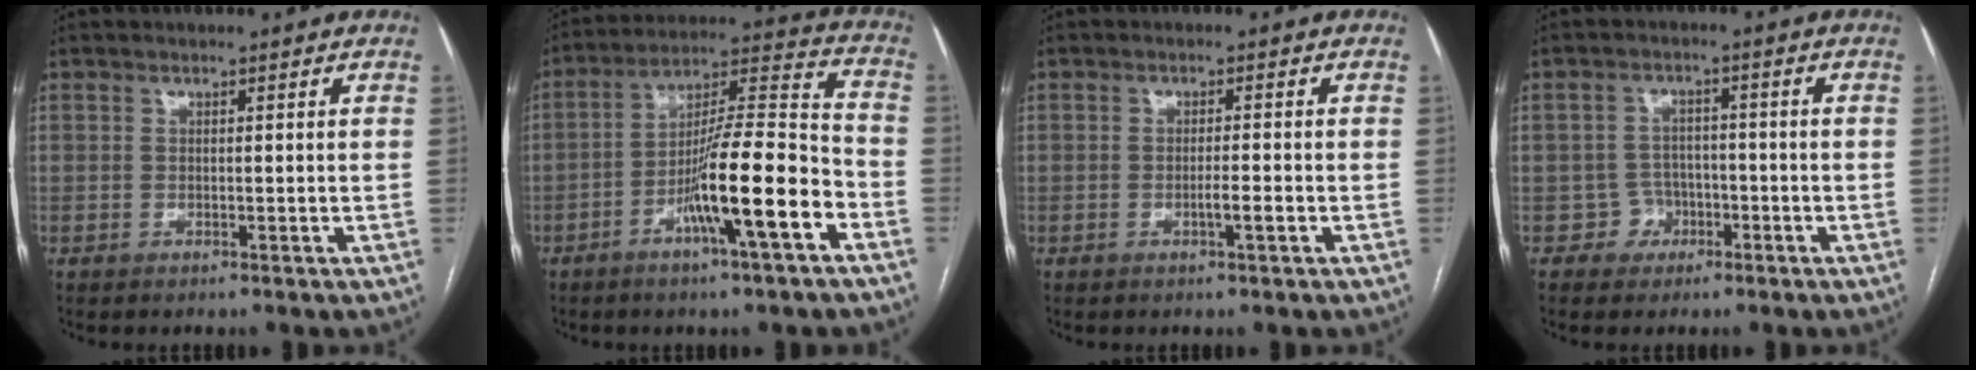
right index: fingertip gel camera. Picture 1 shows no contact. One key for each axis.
{"total": 15.1, "fx": -6.4, "fy": 0.8, "fz": 13.6, "tx": -0.233, "ty": 0.004, "tz": -0.108}
{"total": 2.2, "fx": -0.9, "fy": 0.0, "fz": 2.0, "tx": -0.033, "ty": -0.001, "tz": -0.016}
{"total": 3.6, "fx": -1.6, "fy": 3.2, "fz": 0.0, "tx": 0.012, "ty": 0.016, "tz": -0.025}